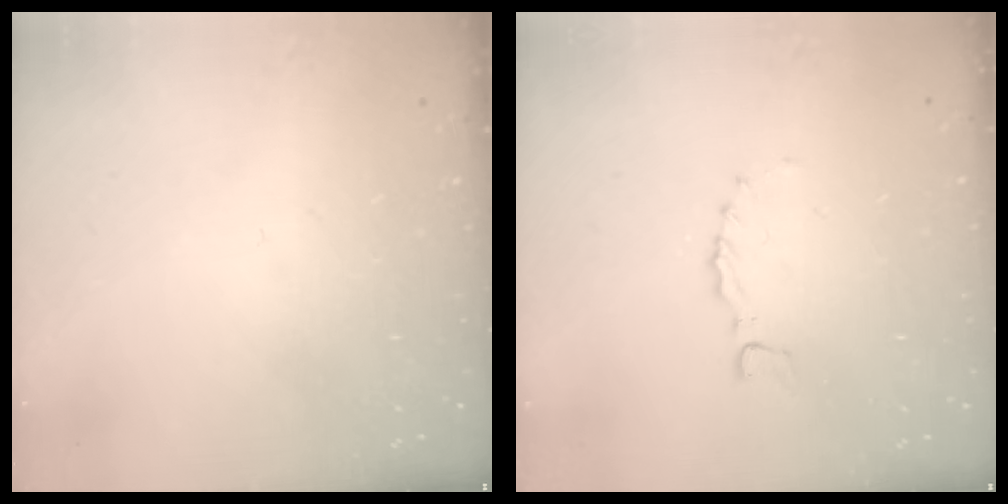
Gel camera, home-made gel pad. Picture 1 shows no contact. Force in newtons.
{"total": 0.0}